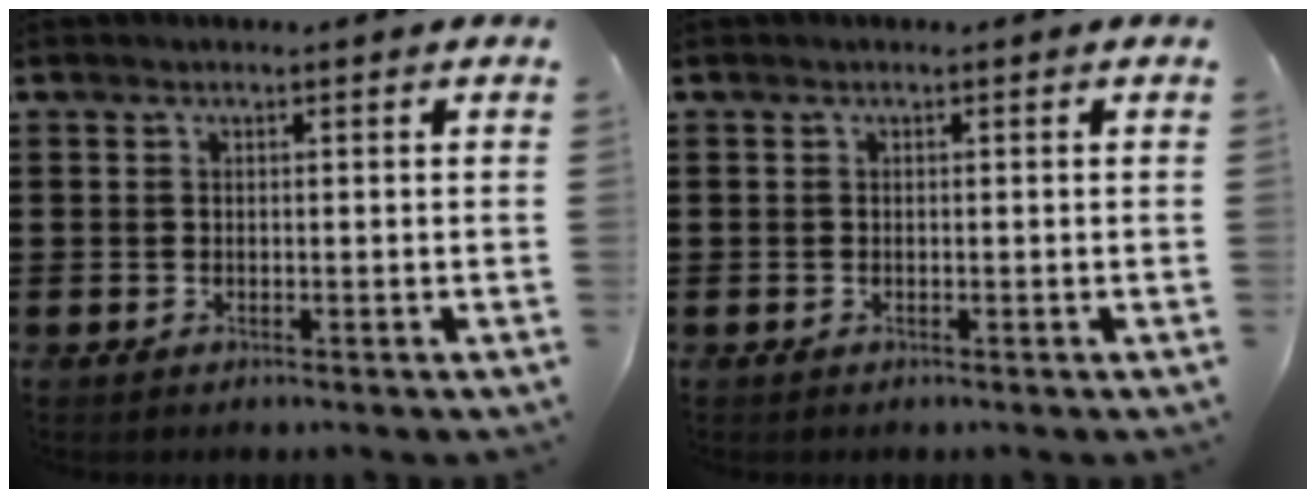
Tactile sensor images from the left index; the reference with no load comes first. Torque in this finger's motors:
{"motor_torque": [-0.01, -0.02, 0.00, 0.00]}